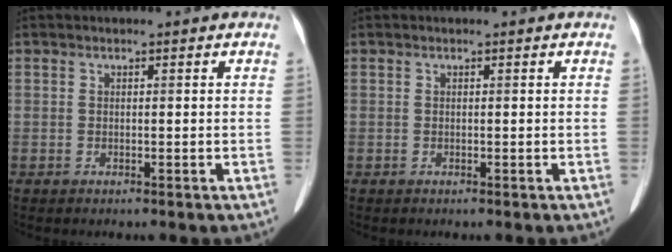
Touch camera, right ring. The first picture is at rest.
{"total": 0.0}